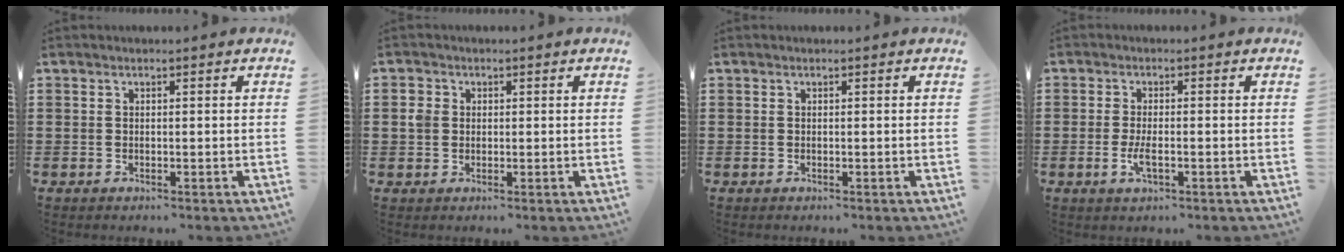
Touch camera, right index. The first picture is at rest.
{"total": 2.1, "force": [0.3, 1.9, 1.0], "torque": [-0.025, 0.009, 0.004]}
{"total": 0.0}
{"total": 3.1, "force": [-0.8, 1.0, 2.8], "torque": [-0.063, -0.005, -0.019]}